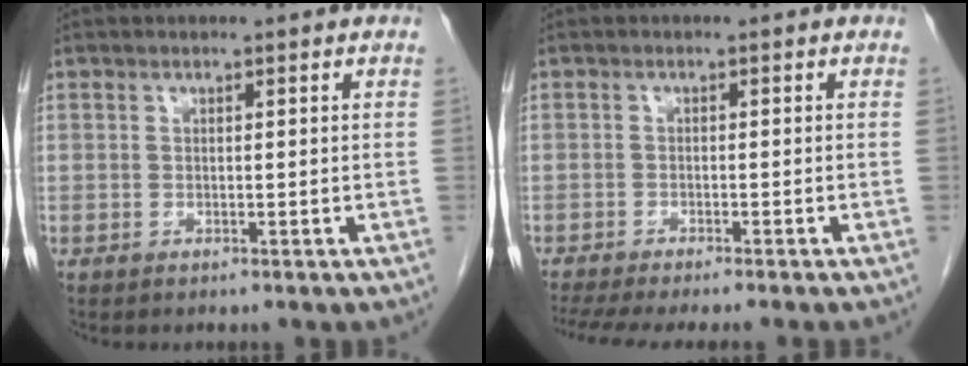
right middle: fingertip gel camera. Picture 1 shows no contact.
{"total": 8.8, "force": [-7.6, -0.4, 4.4], "torque": [-0.055, -0.016, -0.118]}